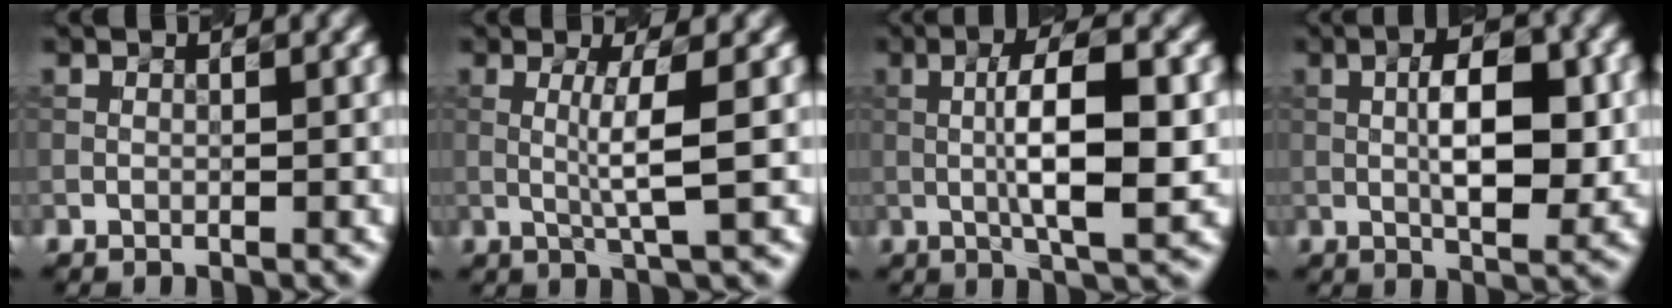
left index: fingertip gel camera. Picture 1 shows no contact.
{"total": 3.4, "force": [0.3, 0.3, 3.4], "torque": [-0.063, -0.001, 0.005]}
{"total": 7.8, "force": [0.0, 1.9, 7.5], "torque": [-0.126, 0.006, -0.004]}
{"total": 6.9, "force": [0.3, 2.5, 6.4], "torque": [-0.101, 0.002, 0.003]}